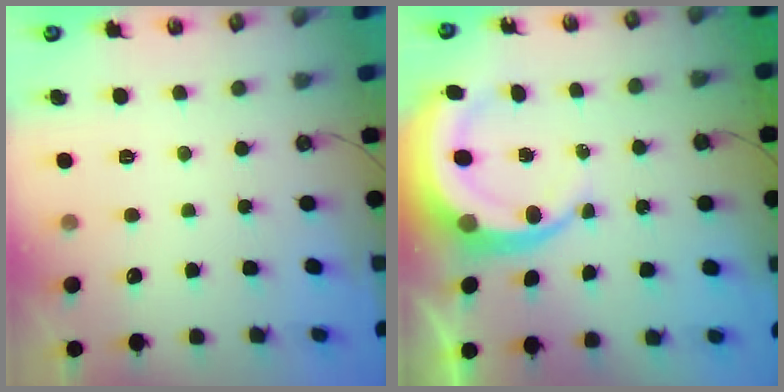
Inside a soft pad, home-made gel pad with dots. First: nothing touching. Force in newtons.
{"total": 7.8, "press": 7.7, "slide": 1.0}